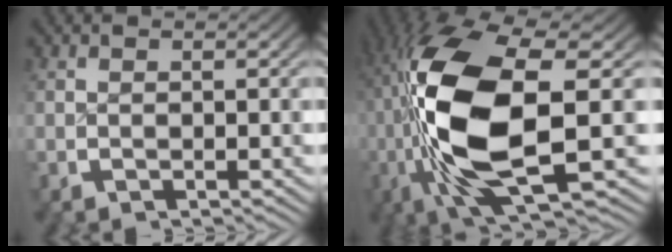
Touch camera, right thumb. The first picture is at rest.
{"total": 17.4, "force": [-0.1, 8.5, 15.2], "torque": [-0.339, -0.046, 0.029]}